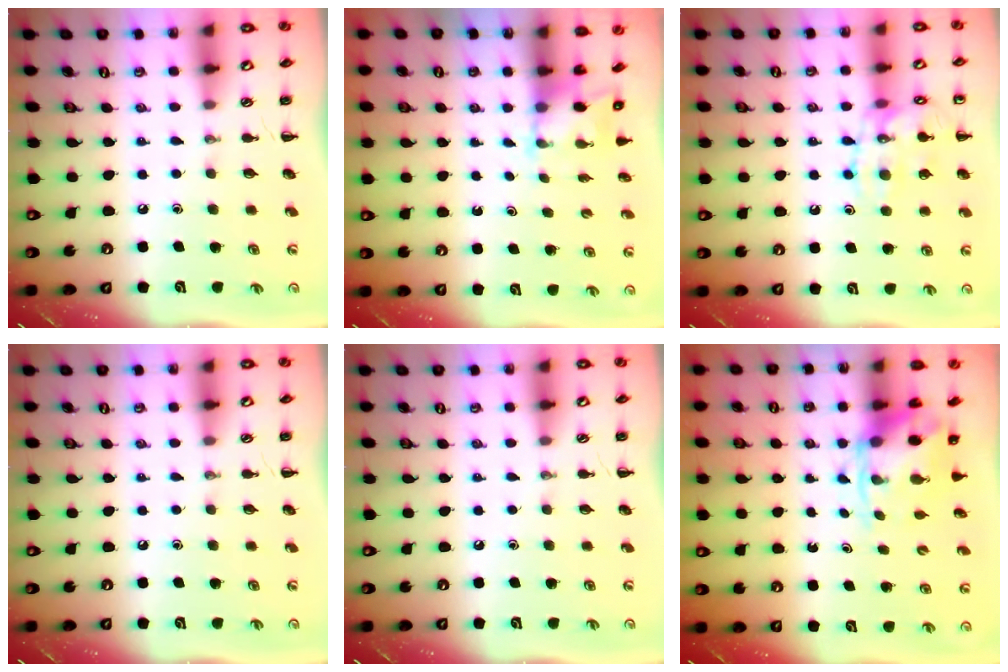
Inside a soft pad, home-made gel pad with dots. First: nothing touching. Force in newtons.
{"total": 2.4, "press": 2.3, "slide": 0.8}
{"total": 12.8, "press": 12.7, "slide": 1.0}
{"total": 0.0}
{"total": 0.0}
{"total": 6.6, "press": 6.4, "slide": 1.4}